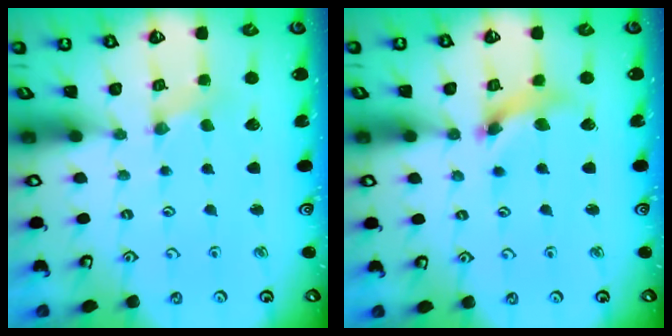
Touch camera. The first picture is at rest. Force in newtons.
{"total": 7.1, "press": 7.0, "slide": 0.8}